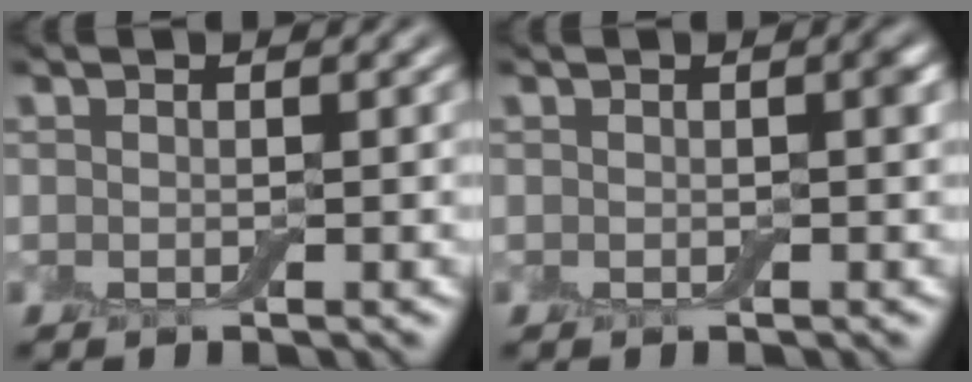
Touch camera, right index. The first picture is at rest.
{"total": 0.7, "force": [0.0, 0.2, 0.6], "torque": [-0.005, 0.001, 0.001]}